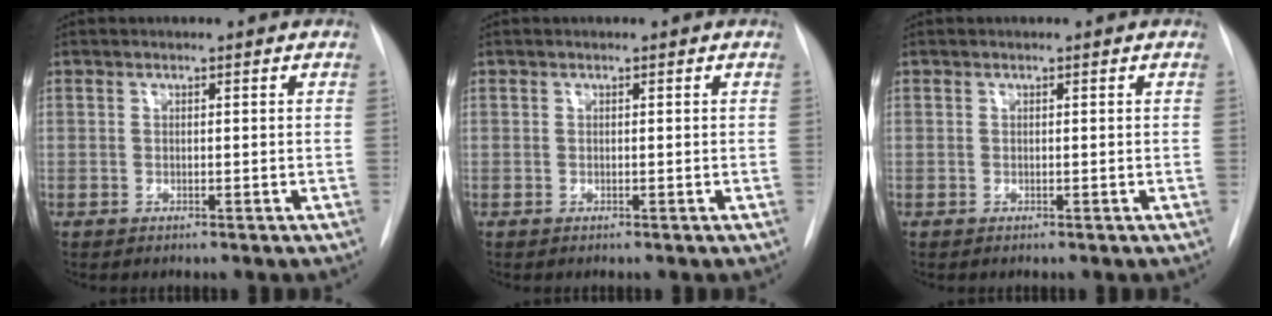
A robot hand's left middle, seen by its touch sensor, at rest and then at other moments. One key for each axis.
{"total": 0.0}
{"total": 0.0}